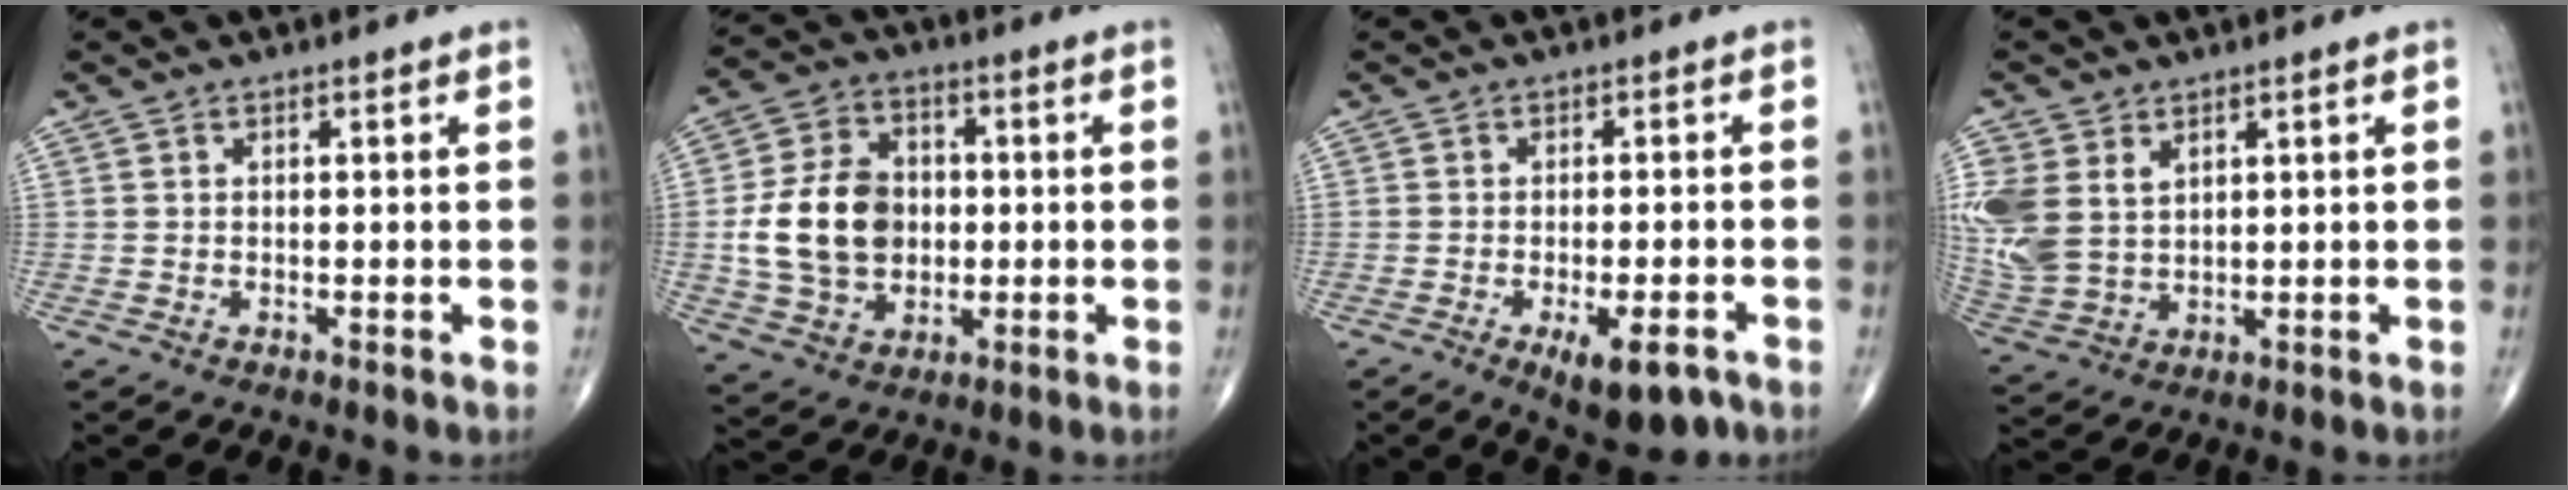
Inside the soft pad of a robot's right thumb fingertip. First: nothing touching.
{"total": 14.9, "force": [-0.3, 11.3, 9.6], "torque": [-0.155, 0.015, -0.002]}
{"total": 8.3, "force": [-4.2, 3.0, 6.4], "torque": [-0.088, 0.006, -0.055]}
{"total": 11.9, "force": [3.5, 8.7, 7.4], "torque": [-0.179, -0.008, 0.085]}